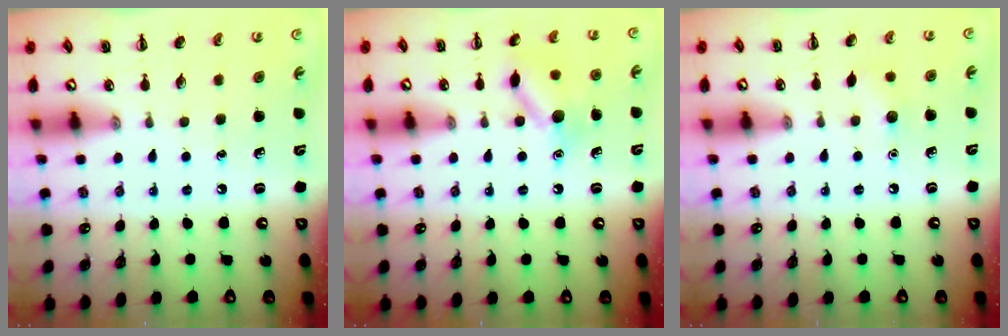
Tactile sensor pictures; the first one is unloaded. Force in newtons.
{"total": 10.9, "press": 10.9, "slide": 0.5}
{"total": 5.4, "press": 5.2, "slide": 1.6}